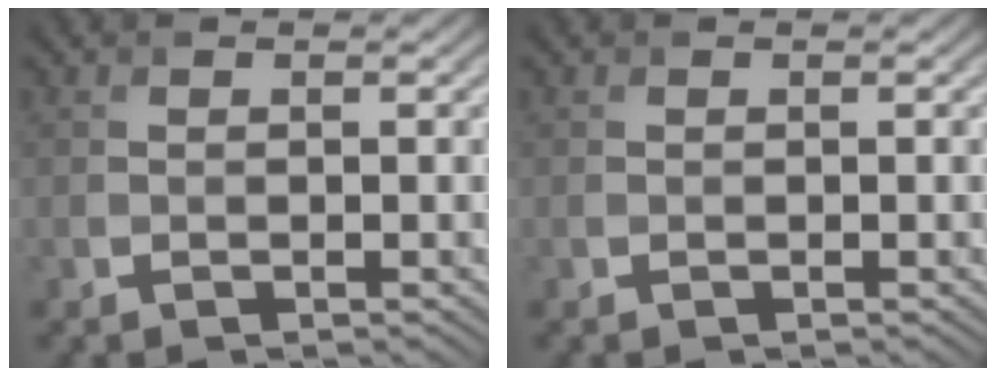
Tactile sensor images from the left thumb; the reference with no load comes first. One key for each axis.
{"total": 0.0}